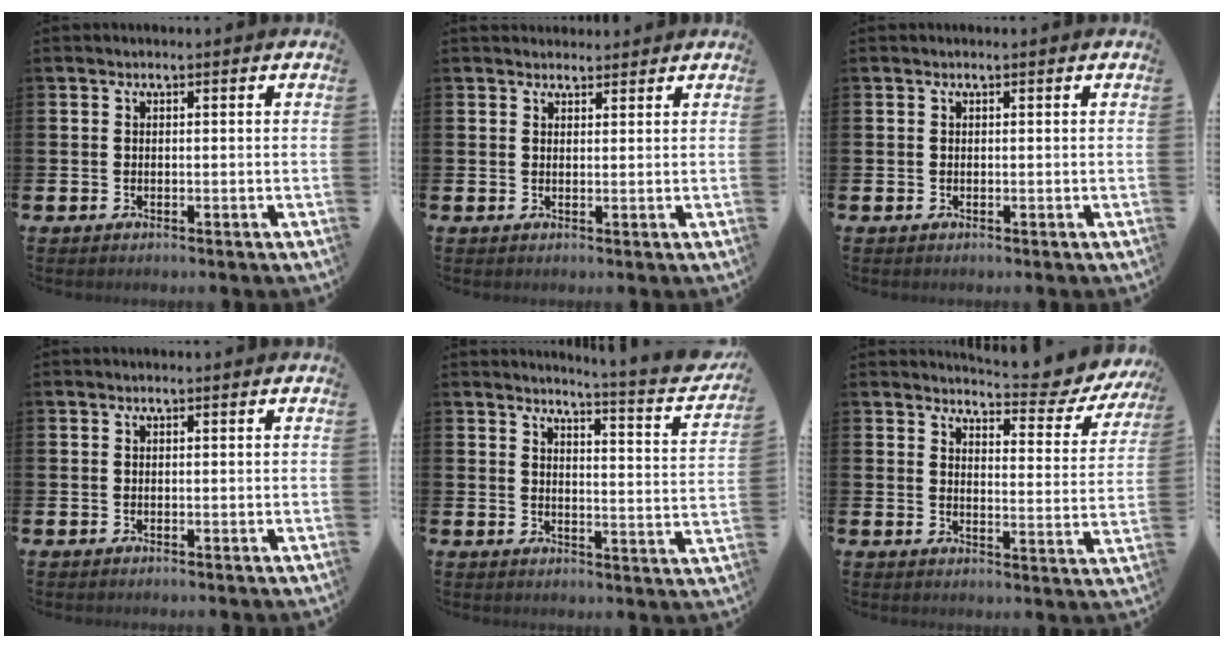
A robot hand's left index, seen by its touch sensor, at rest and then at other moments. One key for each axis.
{"total": 2.0, "fx": 1.9, "fy": 0.7, "fz": 0.0, "tx": 0.004, "ty": -0.005, "tz": 0.033}
{"total": 0.0}
{"total": 0.0}
{"total": 4.4, "fx": 4.1, "fy": -0.3, "fz": 1.5, "tx": -0.026, "ty": -0.044, "tz": 0.059}
{"total": 4.9, "fx": 4.7, "fy": 0.8, "fz": 1.1, "tx": -0.024, "ty": -0.041, "tz": 0.075}